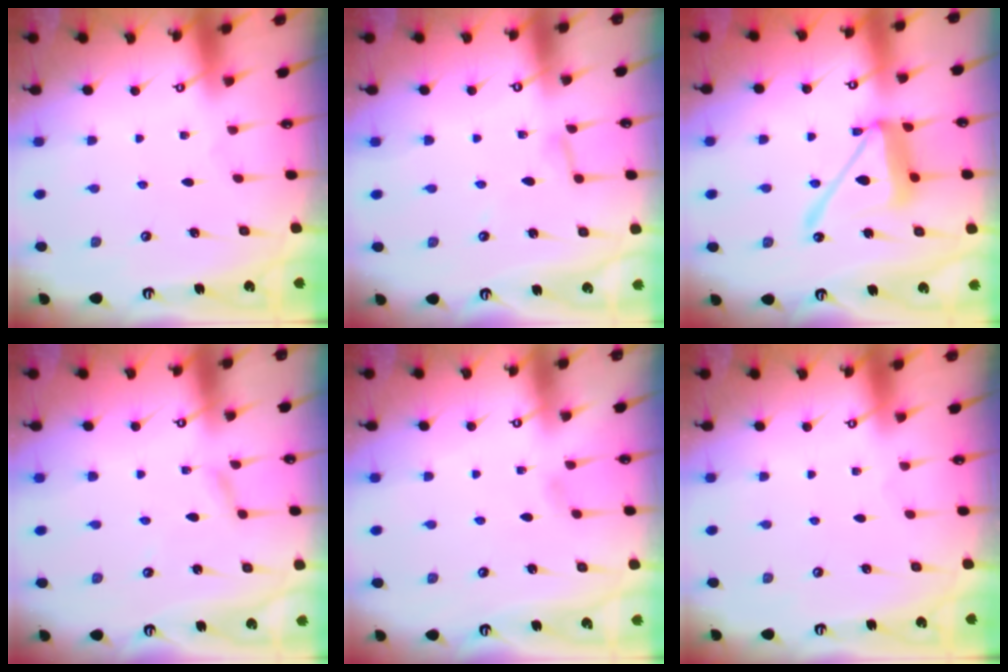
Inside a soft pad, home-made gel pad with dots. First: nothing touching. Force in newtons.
{"total": 2.8, "press": 2.8, "slide": 0.2}
{"total": 14.3, "press": 14.2, "slide": 1.6}
{"total": 2.0, "press": 2.0, "slide": 0.2}
{"total": 3.3, "press": 3.3, "slide": 0.3}
{"total": 0.0}